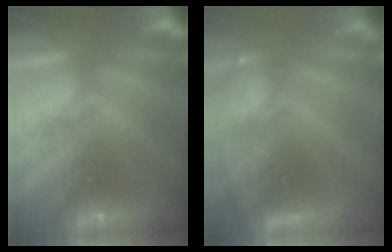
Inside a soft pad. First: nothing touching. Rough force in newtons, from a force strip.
{"total": 2.9}